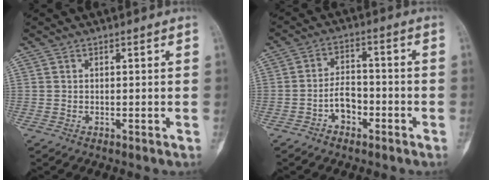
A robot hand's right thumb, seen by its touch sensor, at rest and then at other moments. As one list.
[{"total": 5.8, "force": [-2.7, 3.8, 3.4], "torque": [-0.044, 0.031, -0.053]}]